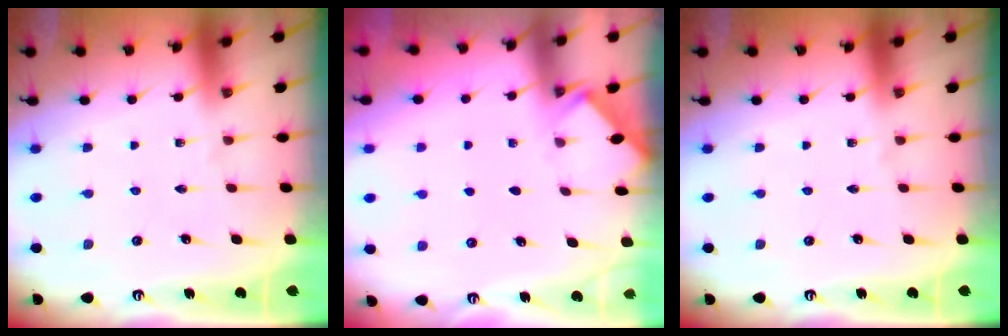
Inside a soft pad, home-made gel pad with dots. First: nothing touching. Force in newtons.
{"total": 1.7, "press": 1.6, "slide": 0.2}
{"total": 0.0}